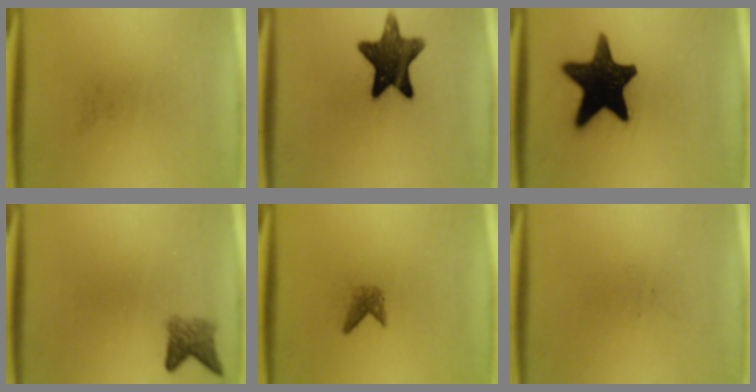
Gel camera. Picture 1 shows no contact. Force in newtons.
{"total": 13.1}
{"total": 18.2}
{"total": 2.8}
{"total": 1.6}
{"total": 0.0}